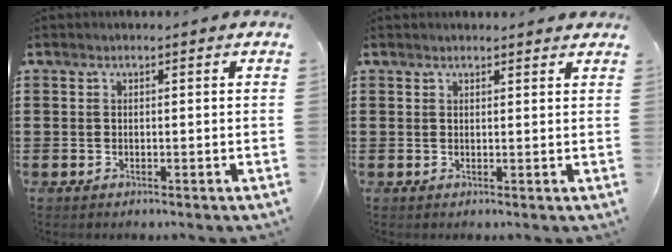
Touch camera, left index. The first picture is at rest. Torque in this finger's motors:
{"motor_torque": [1.08, 1.06, 0.29, 0.06]}